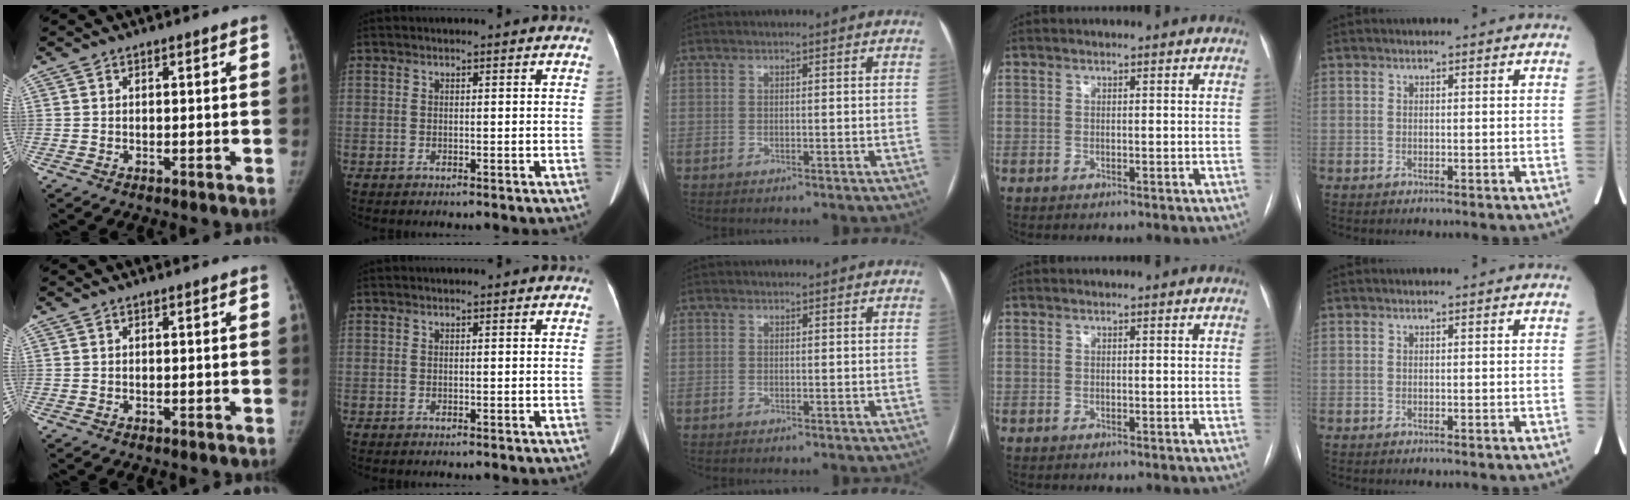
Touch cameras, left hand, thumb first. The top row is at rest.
{"middle": {"total": 2.6, "force": [-2.2, -0.8, -1.2], "torque": [0.015, 0.002, -0.026]}}